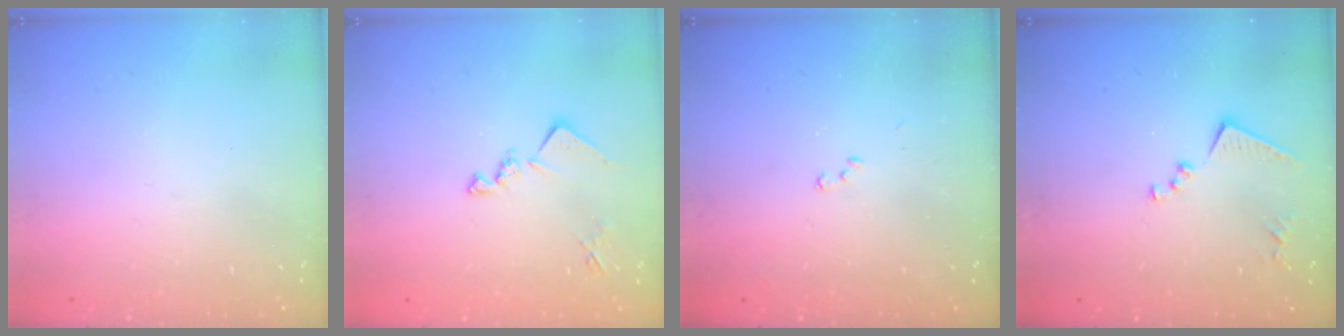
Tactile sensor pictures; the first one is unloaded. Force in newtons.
{"total": 11.1, "press": 11.1, "slide": 0.2}
{"total": 8.1, "press": 8.0, "slide": 1.1}
{"total": 10.1, "press": 10.1, "slide": 0.6}